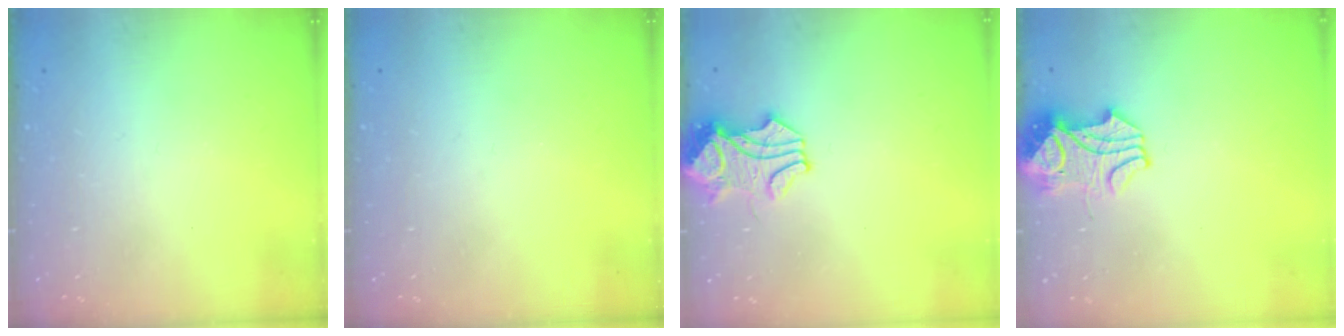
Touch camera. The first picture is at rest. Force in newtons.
{"total": 0.0}
{"total": 1.9, "press": 1.8, "slide": 0.8}
{"total": 3.8, "press": 3.7, "slide": 0.9}